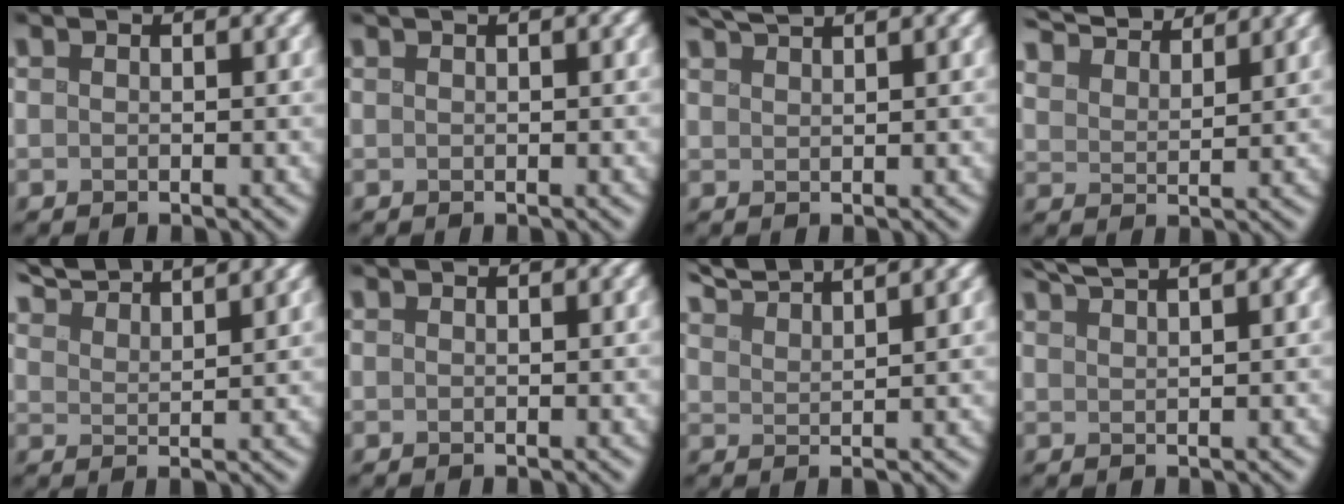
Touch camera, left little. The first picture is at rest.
{"total": 2.0, "force": [1.3, 0.9, 1.3], "torque": [-0.001, 0.006, -0.001]}
{"total": 2.8, "force": [2.5, 0.2, 1.3], "torque": [-0.013, 0.011, 0.039]}
{"total": 8.1, "force": [7.4, 1.8, 2.9], "torque": [-0.060, 0.016, 0.102]}
{"total": 7.2, "force": [6.7, 0.8, 2.6], "torque": [-0.049, 0.019, 0.096]}
{"total": 0.0}
{"total": 5.7, "force": [5.3, 0.3, 2.1], "torque": [-0.035, 0.014, 0.084]}
{"total": 4.1, "force": [3.4, 0.5, 2.3], "torque": [-0.030, 0.022, 0.043]}